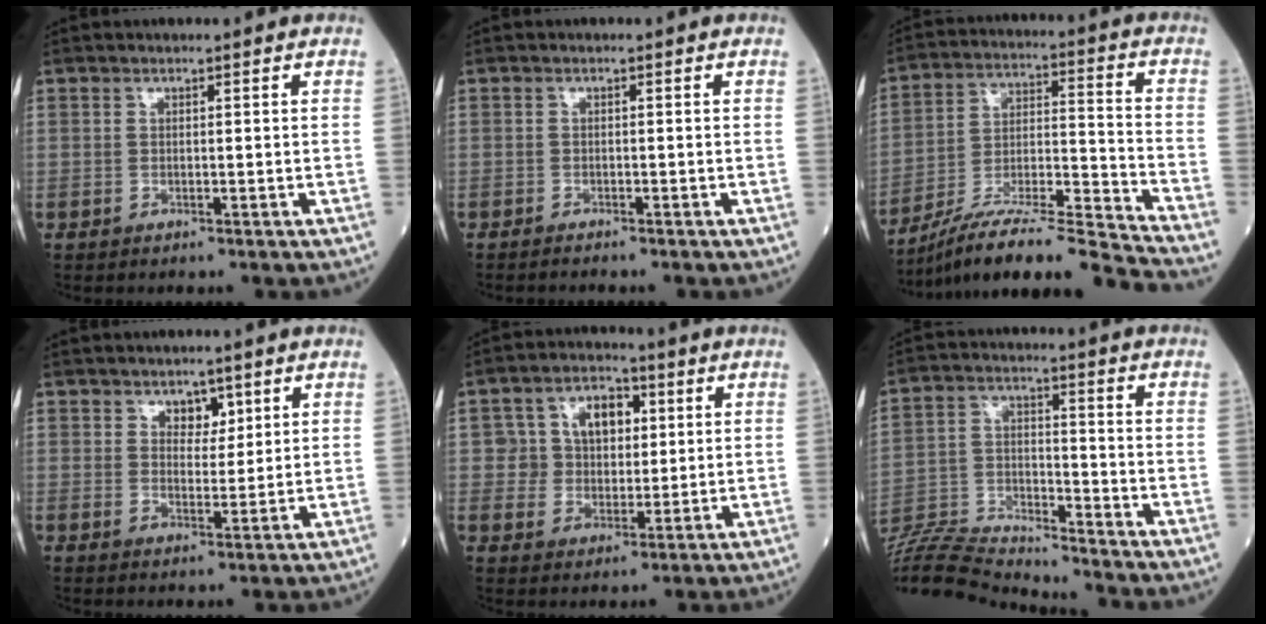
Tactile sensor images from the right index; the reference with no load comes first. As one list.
[{"total": 0.8, "force": [-0.8, -0.1, 0.1], "torque": [-0.008, -0.003, -0.015]}, {"total": 17.9, "force": [-16.2, -1.8, 7.3], "torque": [-0.137, 0.009, -0.283]}, {"total": 3.3, "force": [2.0, 1.9, 1.8], "torque": [-0.021, 0.000, 0.033]}, {"total": 7.5, "force": [2.1, 6.0, 4.1], "torque": [-0.060, 0.023, 0.041]}, {"total": 15.8, "force": [-15.5, -0.3, 3.3], "torque": [-0.070, 0.007, -0.274]}]